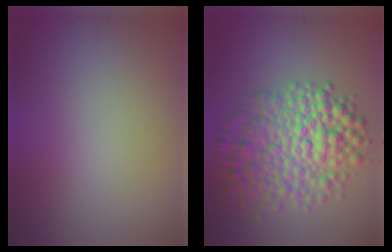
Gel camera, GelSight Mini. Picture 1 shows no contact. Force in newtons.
{"total": 7.5, "press": 7.5, "slide": 0.2}